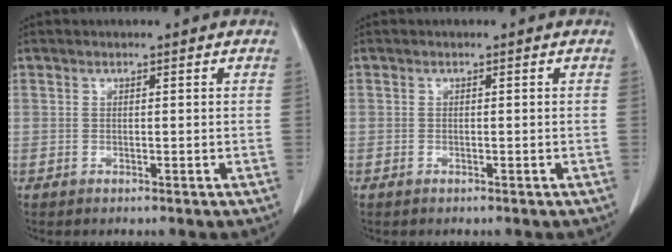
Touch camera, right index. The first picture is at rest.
{"total": 0.5, "force": [-0.4, 0.3, 0.2], "torque": [-0.007, 0.000, -0.006]}